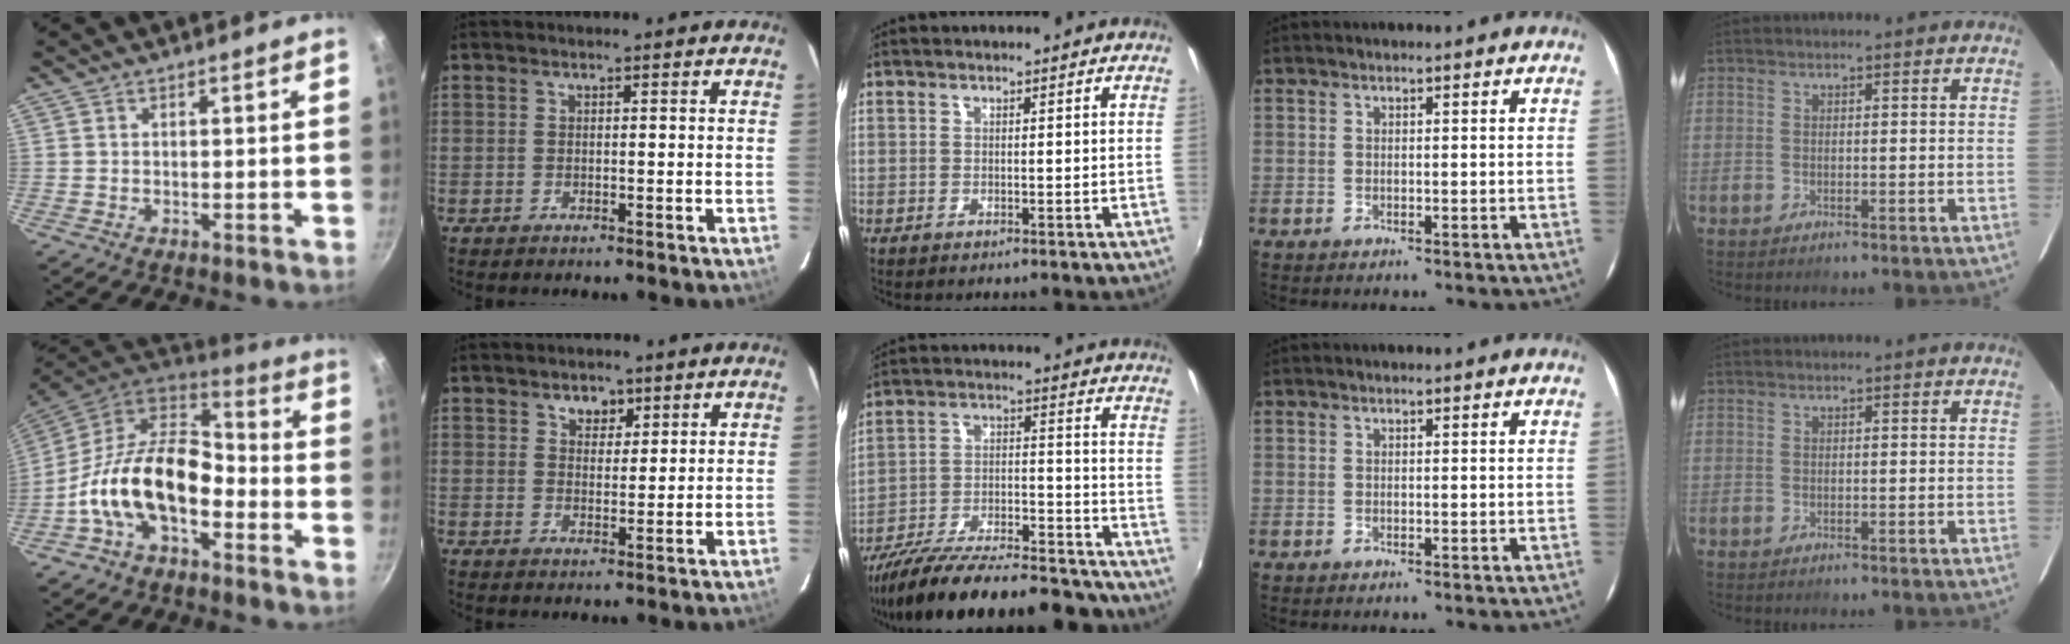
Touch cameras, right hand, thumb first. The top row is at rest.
{"thumb": {"total": 17.6, "force": [-5.1, 10.4, 13.3], "torque": [-0.215, 0.055, -0.110]}, "index": {"total": 3.4, "force": [2.1, 2.4, 1.3], "torque": [-0.011, 0.003, 0.035]}, "middle": {"total": 27.5, "force": [-23.5, 7.0, 12.4], "torque": [-0.219, -0.016, -0.332]}}